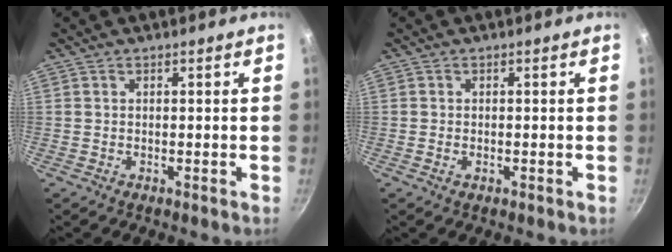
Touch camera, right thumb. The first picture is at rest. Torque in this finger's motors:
{"motor_torque": [-0.56, -0.18, -0.50, 0.26, -0.02]}